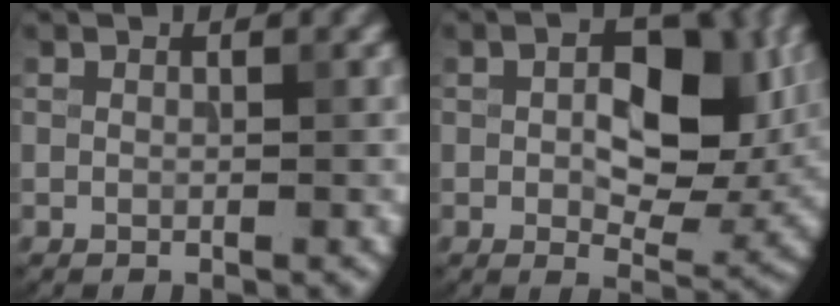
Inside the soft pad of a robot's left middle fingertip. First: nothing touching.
{"total": 8.9, "force": [1.1, 5.0, 7.2], "torque": [-0.091, 0.000, 0.015]}